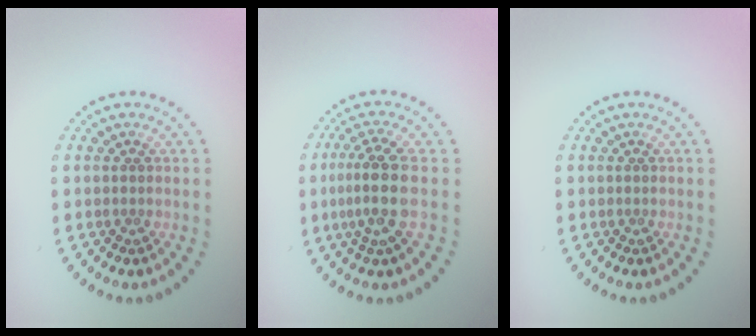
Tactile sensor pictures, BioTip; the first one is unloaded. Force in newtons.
{"total": 3.8, "press": 3.1, "slide": 2.1}
{"total": 0.0}